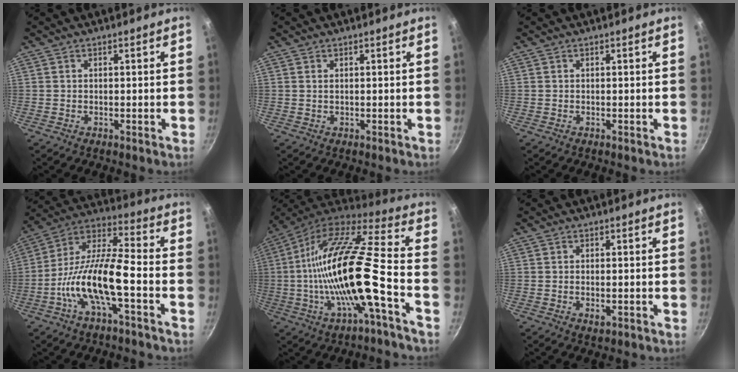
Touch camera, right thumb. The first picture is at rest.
{"total": 0.6, "force": [0.3, 0.2, 0.4], "torque": [-0.008, 0.001, 0.005]}
{"total": 0.0}
{"total": 15.3, "force": [-5.1, 4.5, 13.7], "torque": [-0.258, 0.044, -0.109]}
{"total": 22.3, "force": [-5.3, 4.5, 21.2], "torque": [-0.371, 0.031, -0.105]}
{"total": 1.9, "force": [-0.5, 0.9, 1.6], "torque": [-0.030, -0.001, -0.007]}